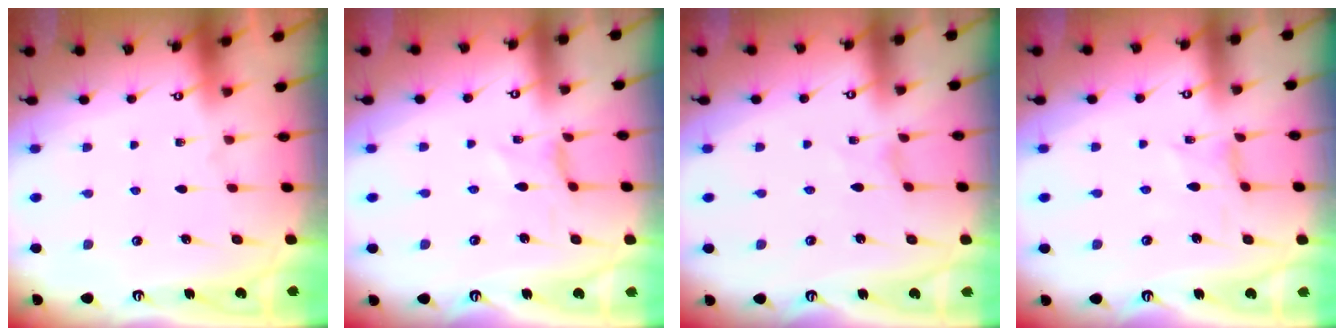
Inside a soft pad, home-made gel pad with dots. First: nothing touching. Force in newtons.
{"total": 0.0}
{"total": 0.0}
{"total": 0.0}